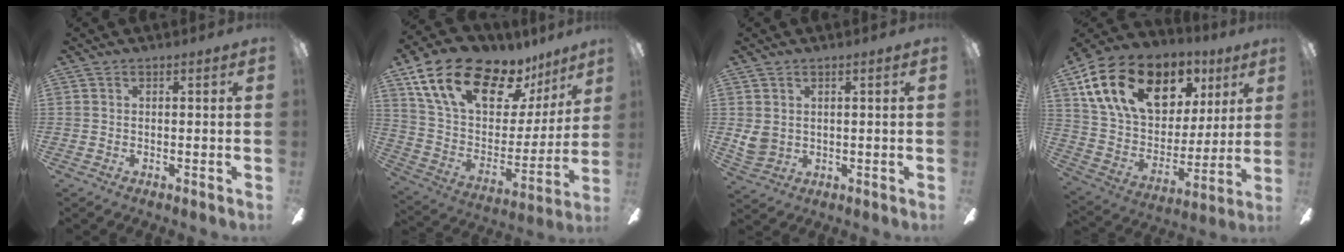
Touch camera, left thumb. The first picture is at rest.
{"total": 22.8, "force": [14.8, 11.5, 12.9], "torque": [-0.216, -0.085, 0.267]}
{"total": 3.8, "force": [1.6, 2.7, 2.1], "torque": [-0.049, -0.003, 0.032]}
{"total": 22.6, "force": [13.0, 13.2, 12.9], "torque": [-0.237, -0.056, 0.239]}